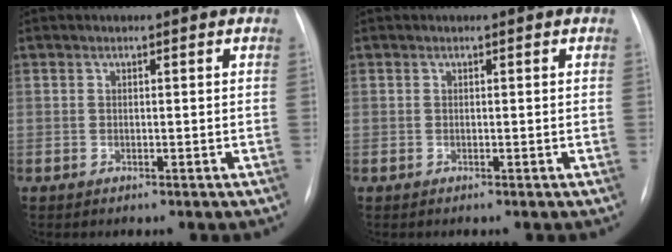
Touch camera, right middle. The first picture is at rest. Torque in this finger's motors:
{"motor_torque": [0.00, 0.00, 0.00, 0.00]}